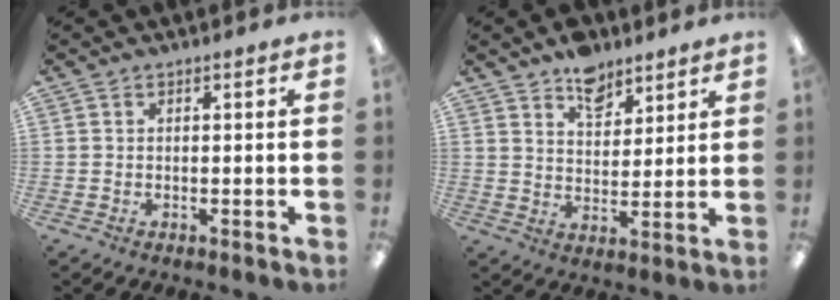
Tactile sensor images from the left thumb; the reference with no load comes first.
{"total": 8.0, "force": [6.1, 4.4, 2.6], "torque": [-0.026, -0.035, 0.109]}